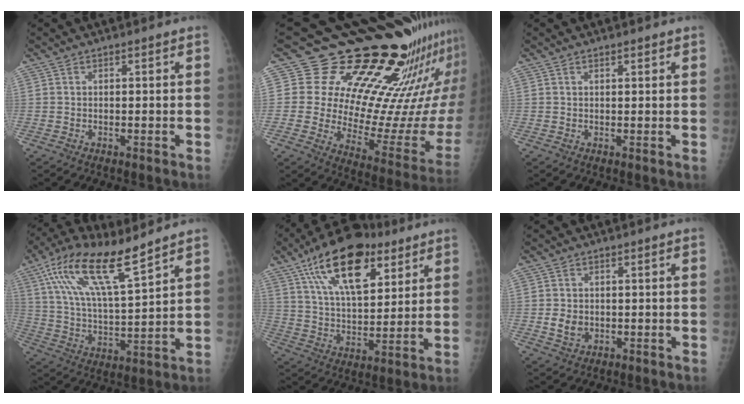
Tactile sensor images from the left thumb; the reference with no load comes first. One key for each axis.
{"total": 23.3, "fx": 18.4, "fy": 6.5, "fz": 12.8, "tx": -0.133, "ty": -0.161, "tz": 0.255}
{"total": 0.9, "fx": 0.7, "fy": 0.3, "fz": 0.5, "tx": -0.006, "ty": -0.003, "tz": 0.010}
{"total": 16.4, "fx": 10.5, "fy": 3.8, "fz": 12.0, "tx": -0.216, "ty": -0.038, "tz": 0.205}
{"total": 21.3, "fx": 11.2, "fy": 10.1, "fz": 15.0, "tx": -0.225, "ty": -0.029, "tz": 0.193}
{"total": 3.4, "fx": -0.3, "fy": 2.8, "fz": 2.0, "tx": -0.024, "ty": -0.001, "tz": 0.002}